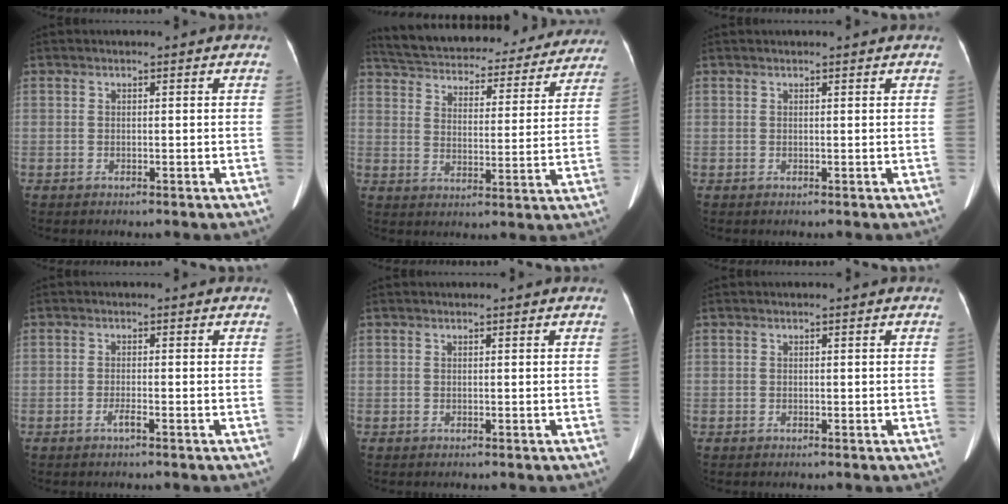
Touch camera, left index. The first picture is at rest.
{"total": 28.1, "force": [25.3, 7.6, 9.5], "torque": [-0.169, -0.015, 0.323]}
{"total": 2.2, "force": [2.1, 0.1, 0.7], "torque": [-0.010, 0.020, 0.028]}
{"total": 0.9, "force": [-0.7, -0.1, 0.6], "torque": [-0.017, -0.004, -0.013]}
{"total": 0.9, "force": [0.9, 0.0, 0.3], "torque": [-0.010, 0.012, 0.015]}
{"total": 0.0}